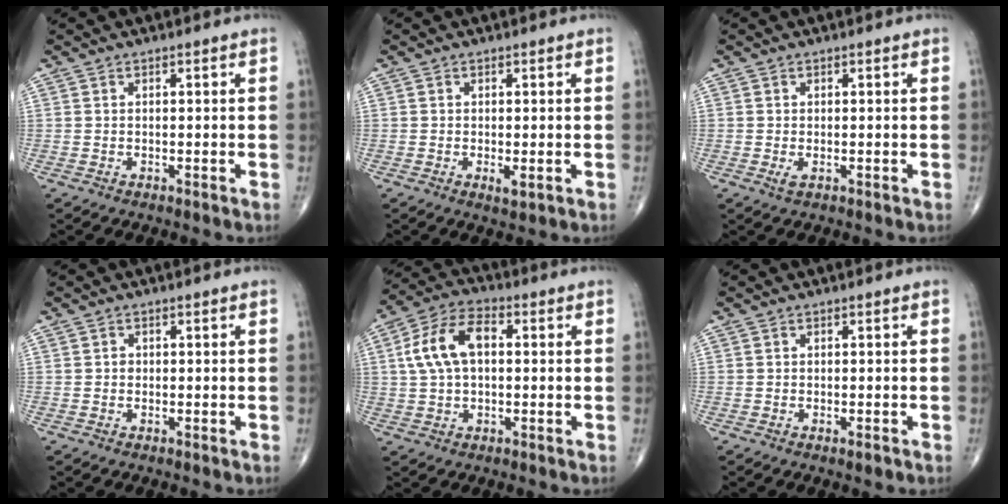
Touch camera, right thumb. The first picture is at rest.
{"total": 1.8, "force": [-0.4, 0.6, 1.6], "torque": [-0.031, -0.007, -0.005]}
{"total": 1.2, "force": [-0.3, 0.5, 1.0], "torque": [-0.020, -0.003, -0.004]}
{"total": 0.7, "force": [-0.1, 0.6, 0.3], "torque": [-0.001, 0.002, -0.001]}
{"total": 10.6, "force": [1.5, 6.2, 8.5], "torque": [-0.166, 0.028, 0.024]}
{"total": 1.2, "force": [-0.6, 0.4, 0.9], "torque": [-0.014, -0.003, -0.007]}